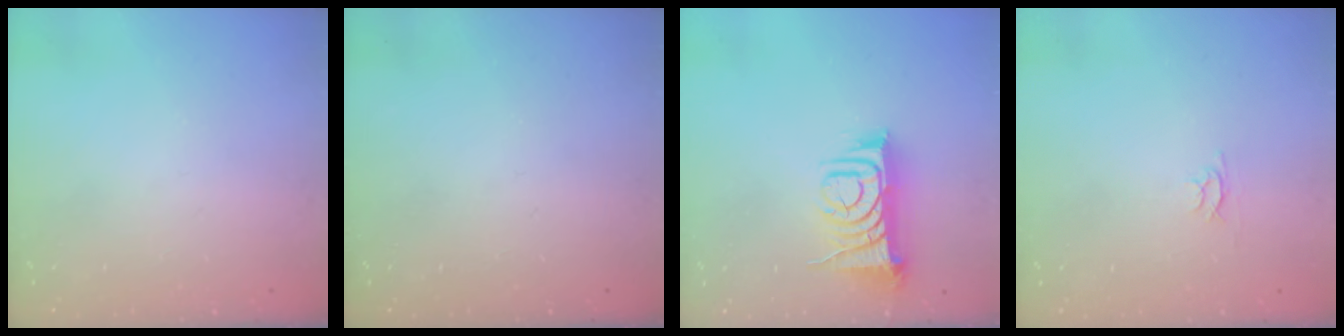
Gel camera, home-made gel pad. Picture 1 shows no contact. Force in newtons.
{"total": 0.0}
{"total": 9.7, "press": 9.6, "slide": 1.2}
{"total": 2.4, "press": 2.4, "slide": 0.3}